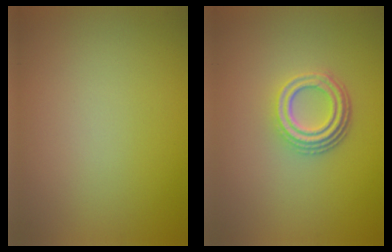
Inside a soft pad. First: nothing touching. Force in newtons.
{"total": 4.2, "press": 3.1, "slide": 2.7}